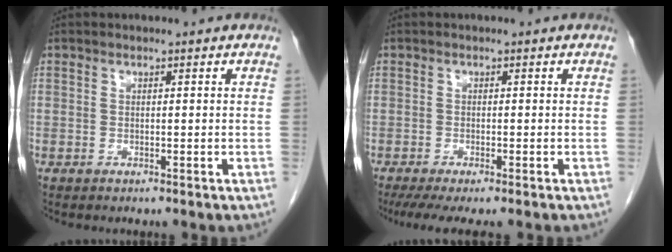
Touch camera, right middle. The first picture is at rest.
{"total": 6.1, "force": [-4.7, 0.7, 3.8], "torque": [-0.053, -0.015, -0.075]}